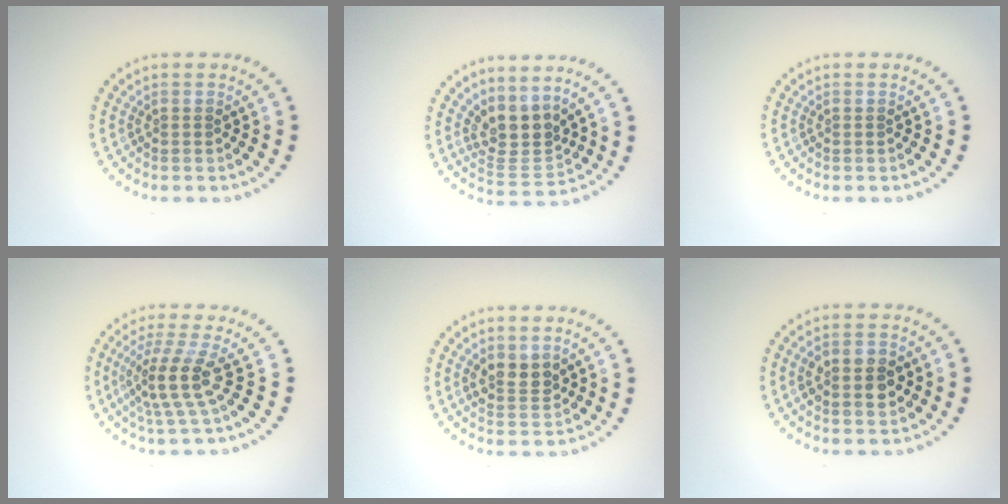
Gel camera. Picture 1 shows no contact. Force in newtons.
{"total": 3.5, "press": 2.6, "slide": 2.4}
{"total": 0.0}
{"total": 3.7, "press": 2.6, "slide": 2.6}
{"total": 2.5, "press": 2.3, "slide": 1.0}
{"total": 3.8, "press": 3.8, "slide": 0.2}